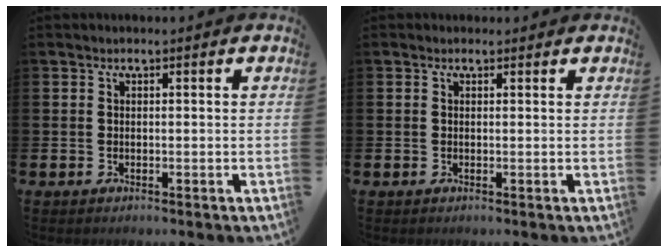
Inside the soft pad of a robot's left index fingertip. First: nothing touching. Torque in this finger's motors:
{"motor_torque": [0.92, -1.22, -0.16, 0.00]}